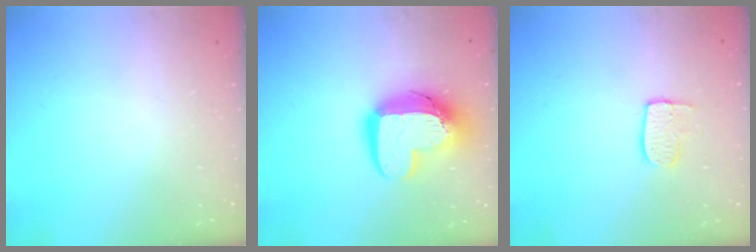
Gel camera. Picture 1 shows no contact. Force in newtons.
{"total": 14.6, "press": 14.6, "slide": 1.4}
{"total": 6.7, "press": 6.7, "slide": 0.2}